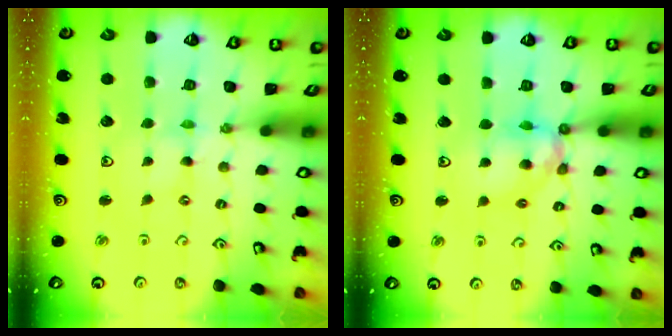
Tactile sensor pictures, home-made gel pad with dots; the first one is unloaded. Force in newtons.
{"total": 10.7, "press": 10.6, "slide": 1.2}